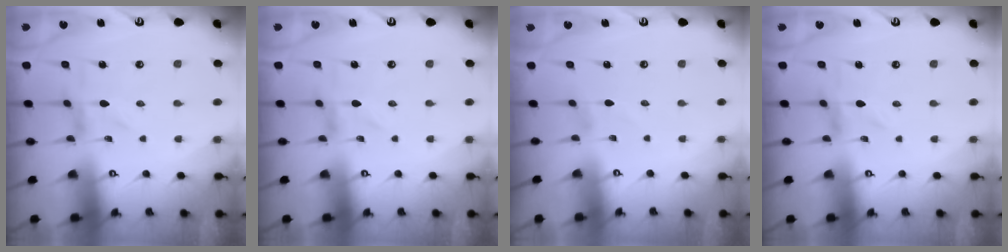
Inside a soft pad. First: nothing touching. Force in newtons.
{"total": 0.0}
{"total": 1.2, "press": 1.2, "slide": 0.1}
{"total": 0.0}